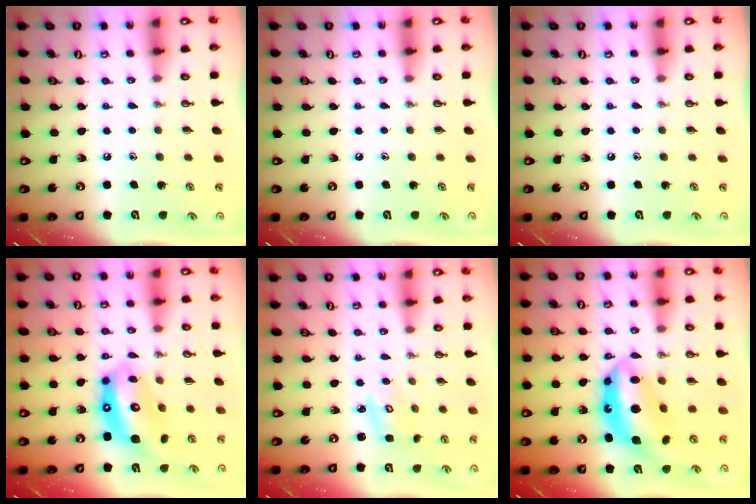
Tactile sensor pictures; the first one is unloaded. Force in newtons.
{"total": 0.0}
{"total": 0.0}
{"total": 13.4, "press": 13.3, "slide": 1.1}
{"total": 2.8, "press": 2.8, "slide": 0.3}
{"total": 14.6, "press": 14.6, "slide": 1.1}